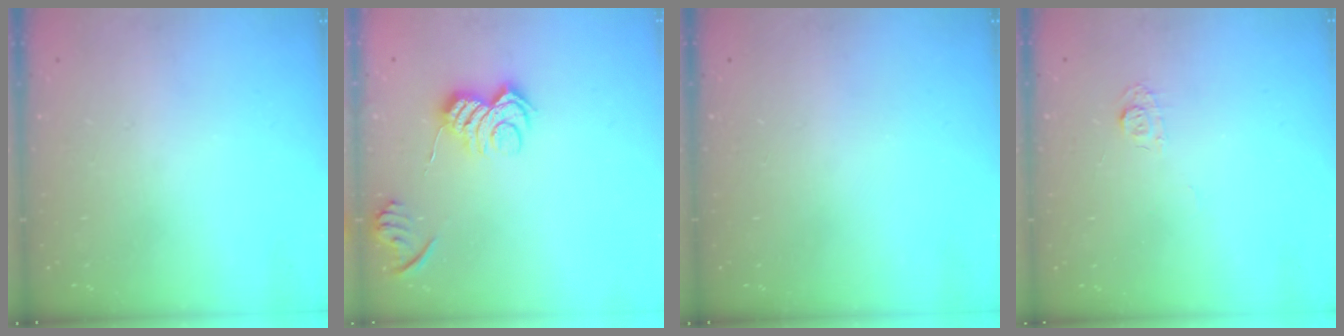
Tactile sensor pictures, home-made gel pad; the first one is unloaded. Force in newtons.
{"total": 10.7, "press": 10.7, "slide": 0.3}
{"total": 0.0}
{"total": 4.3, "press": 4.2, "slide": 0.6}